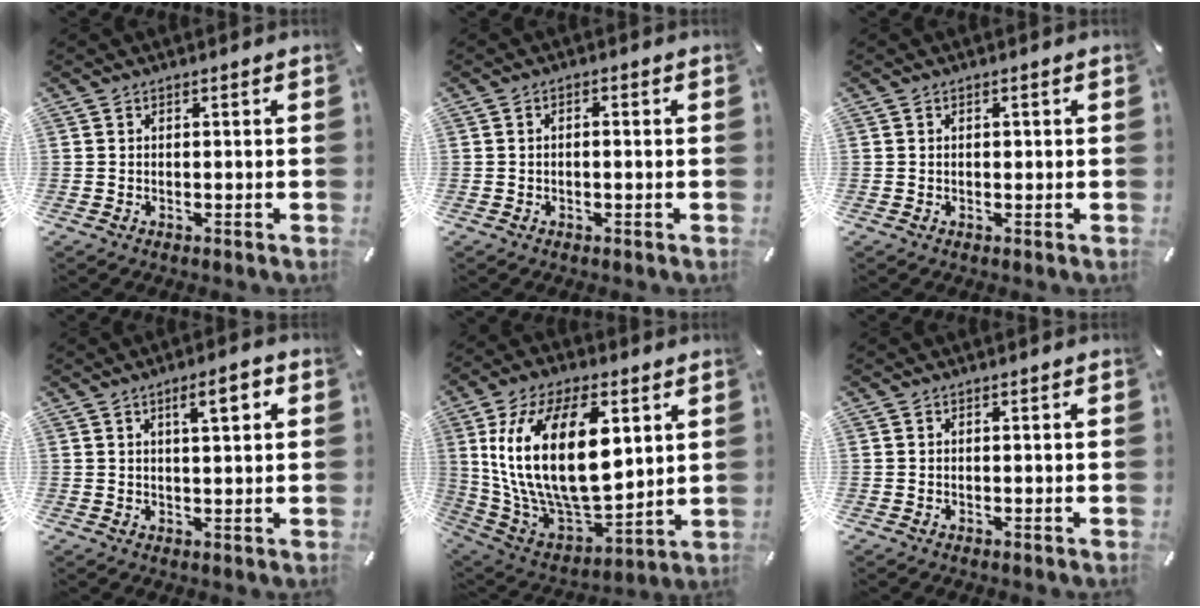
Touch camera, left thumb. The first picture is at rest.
{"total": 1.1, "force": [-0.4, 0.5, 0.9], "torque": [-0.018, 0.001, -0.007]}
{"total": 0.6, "force": [0.1, 0.5, 0.4], "torque": [0.000, -0.001, -0.002]}
{"total": 5.8, "force": [2.5, 1.4, 5.0], "torque": [-0.073, -0.009, 0.035]}
{"total": 26.8, "force": [6.2, 14.8, 21.5], "torque": [-0.438, -0.026, 0.105]}
{"total": 0.0}